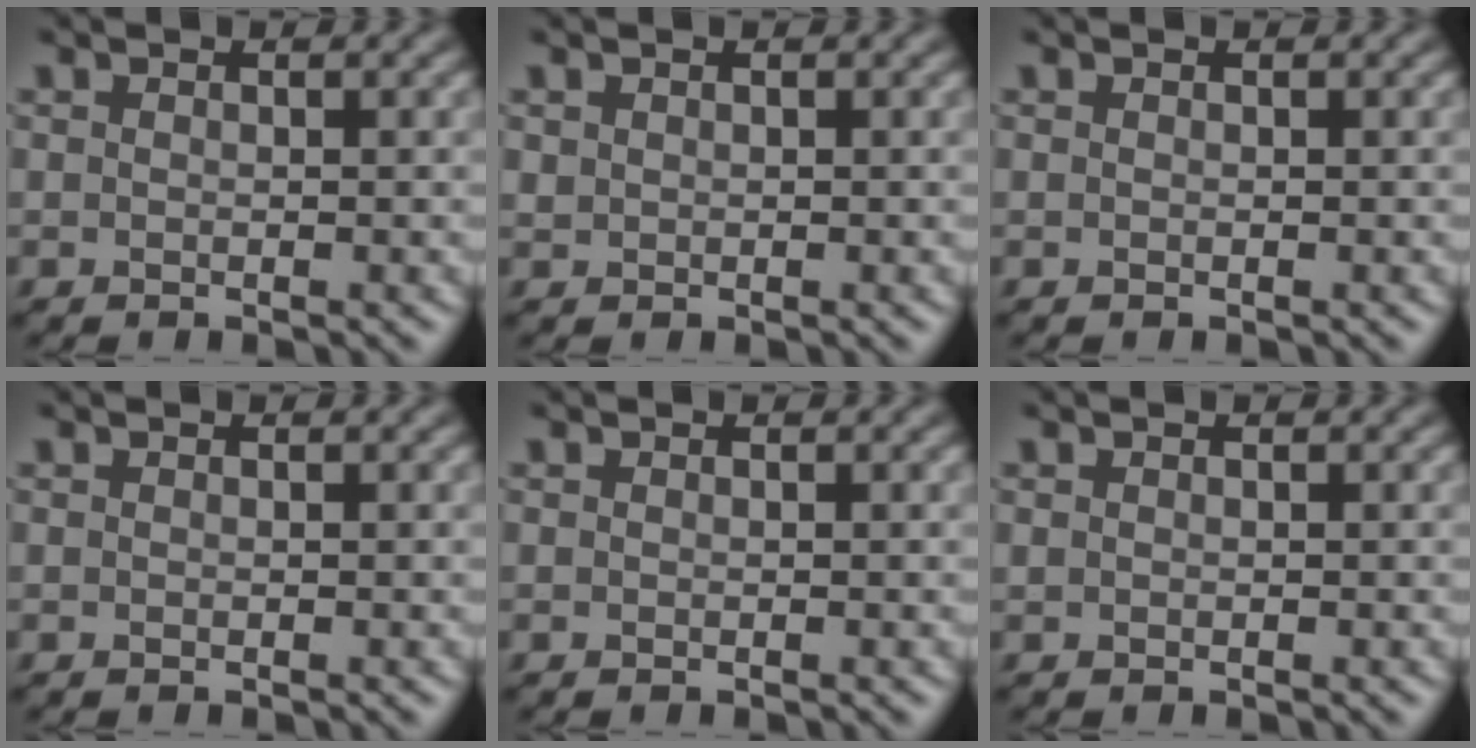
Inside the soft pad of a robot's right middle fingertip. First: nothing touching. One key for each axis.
{"total": 0.5, "fx": 0.3, "fy": 0.4, "fz": 0.1, "tx": 0.002, "ty": -0.002, "tz": 0.009}
{"total": 0.0}
{"total": 0.0}
{"total": 0.0}
{"total": 0.0}